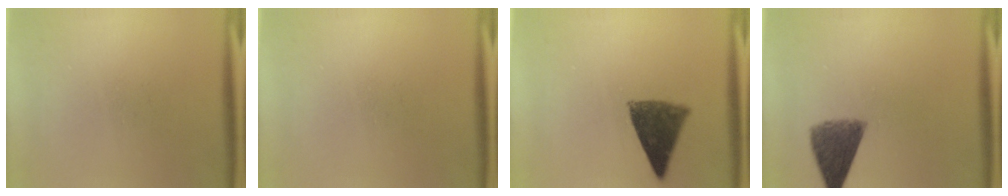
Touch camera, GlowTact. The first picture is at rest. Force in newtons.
{"total": 0.0}
{"total": 9.3}
{"total": 7.5}